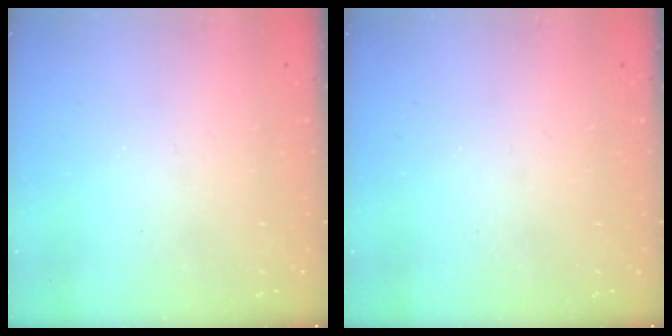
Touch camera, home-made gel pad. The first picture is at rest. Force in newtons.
{"total": 0.0}